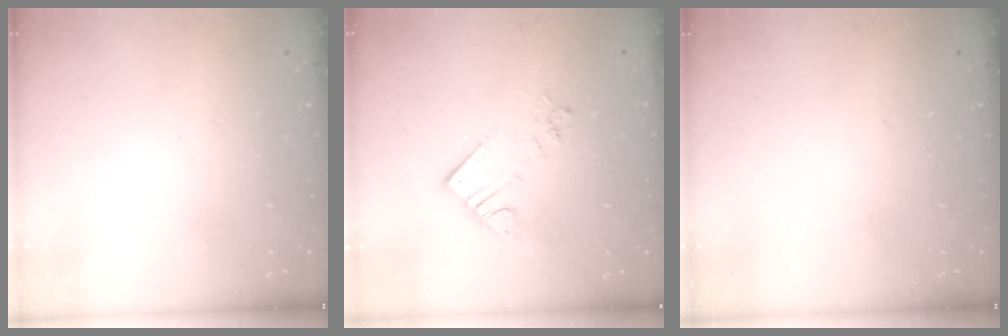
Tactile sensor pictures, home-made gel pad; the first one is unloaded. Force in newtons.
{"total": 7.4, "press": 7.4, "slide": 0.4}
{"total": 0.0}